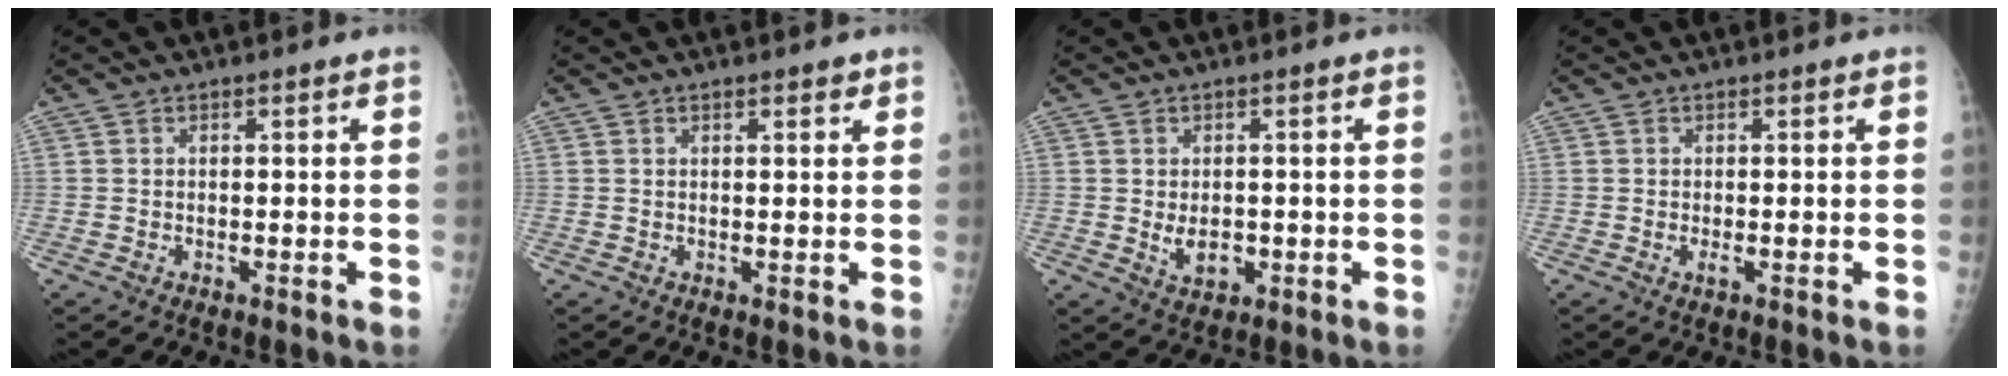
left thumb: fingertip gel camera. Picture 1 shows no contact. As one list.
[{"total": 1.5, "force": [1.1, 0.5, 1.0], "torque": [-0.010, -0.004, 0.014]}, {"total": 4.2, "force": [-0.5, 2.7, 3.2], "torque": [-0.037, -0.002, 0.003]}, {"total": 1.1, "force": [-0.1, 0.2, 1.0], "torque": [-0.018, 0.004, 0.001]}]